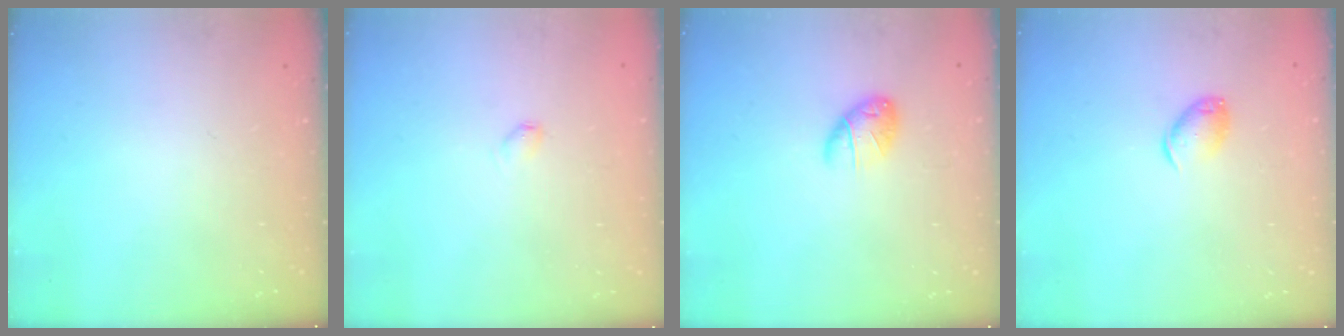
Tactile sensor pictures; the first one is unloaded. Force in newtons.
{"total": 2.7, "press": 2.7, "slide": 0.4}
{"total": 7.1, "press": 7.0, "slide": 1.4}
{"total": 7.2, "press": 7.2, "slide": 1.0}